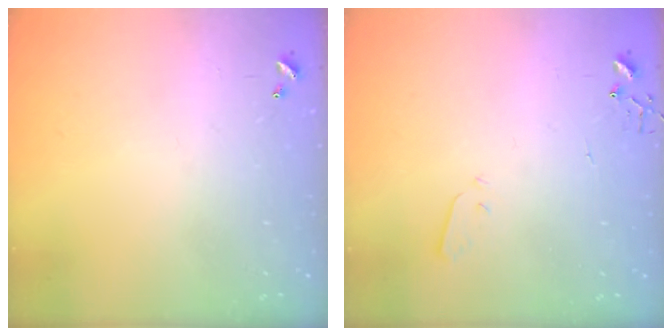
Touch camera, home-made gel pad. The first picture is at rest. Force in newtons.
{"total": 2.8, "press": 2.7, "slide": 0.4}